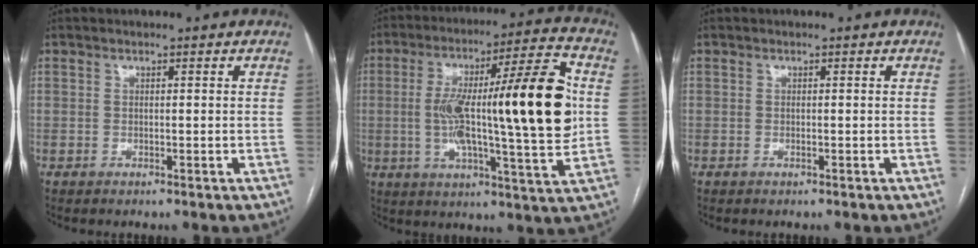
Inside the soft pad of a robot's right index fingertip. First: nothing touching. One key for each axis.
{"total": 23.7, "fx": 1.1, "fy": 2.4, "fz": 23.6, "tx": -0.343, "ty": 0.024, "tz": 0.010}
{"total": 0.0}